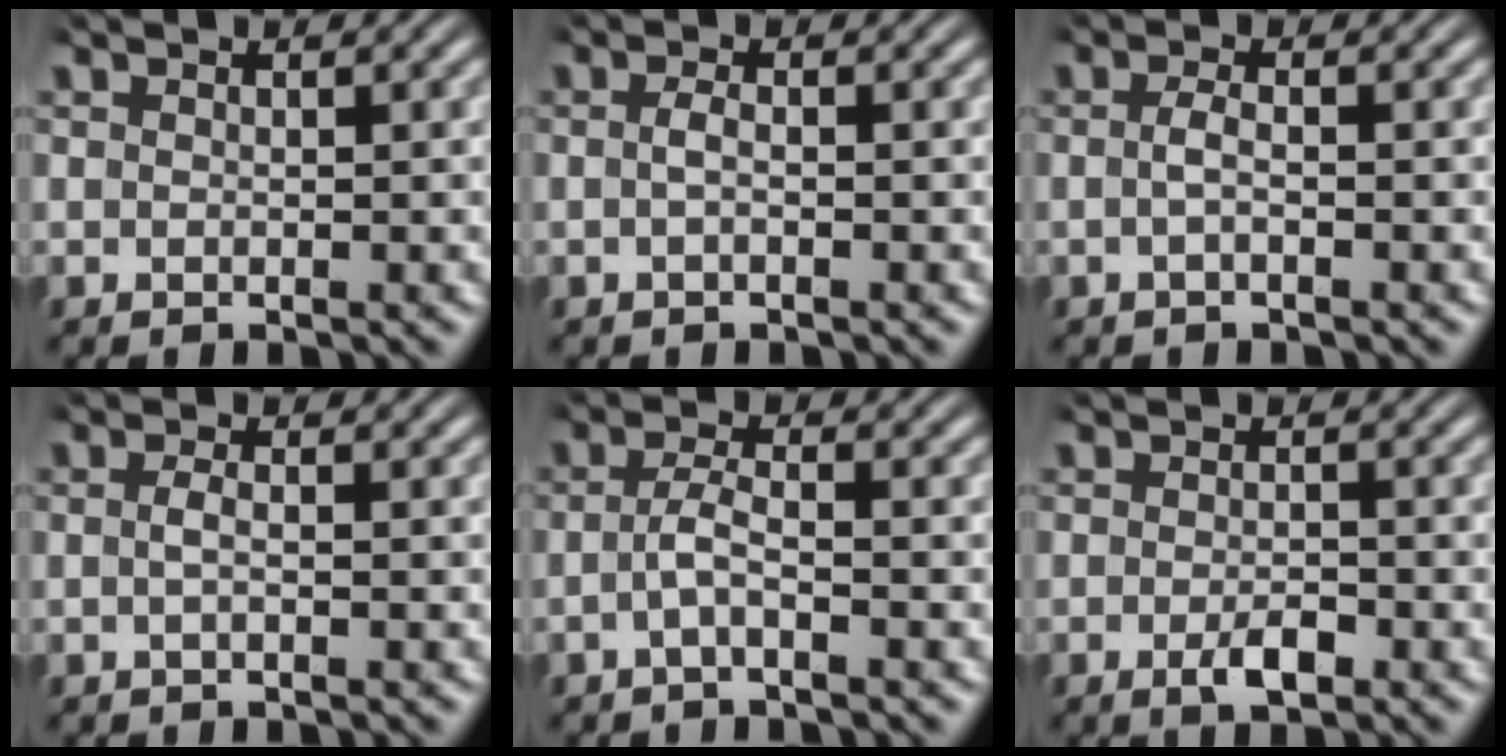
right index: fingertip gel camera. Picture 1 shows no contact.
{"total": 1.1, "force": [-0.6, -0.1, 0.9], "torque": [-0.025, -0.007, -0.007]}
{"total": 1.4, "force": [-0.7, -0.1, 1.2], "torque": [-0.031, -0.006, -0.010]}
{"total": 1.1, "force": [-0.5, -0.2, 0.9], "torque": [-0.026, -0.007, -0.006]}
{"total": 2.2, "force": [-1.4, 0.1, 1.7], "torque": [-0.040, -0.004, -0.023]}
{"total": 2.3, "force": [-1.2, 1.0, 1.7], "torque": [-0.030, -0.004, -0.024]}